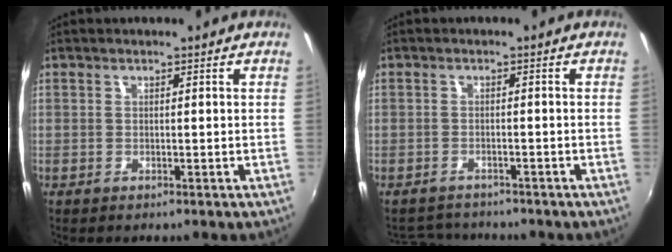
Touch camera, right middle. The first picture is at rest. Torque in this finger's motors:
{"motor_torque": [-0.25, -0.33, -0.14, -0.04]}